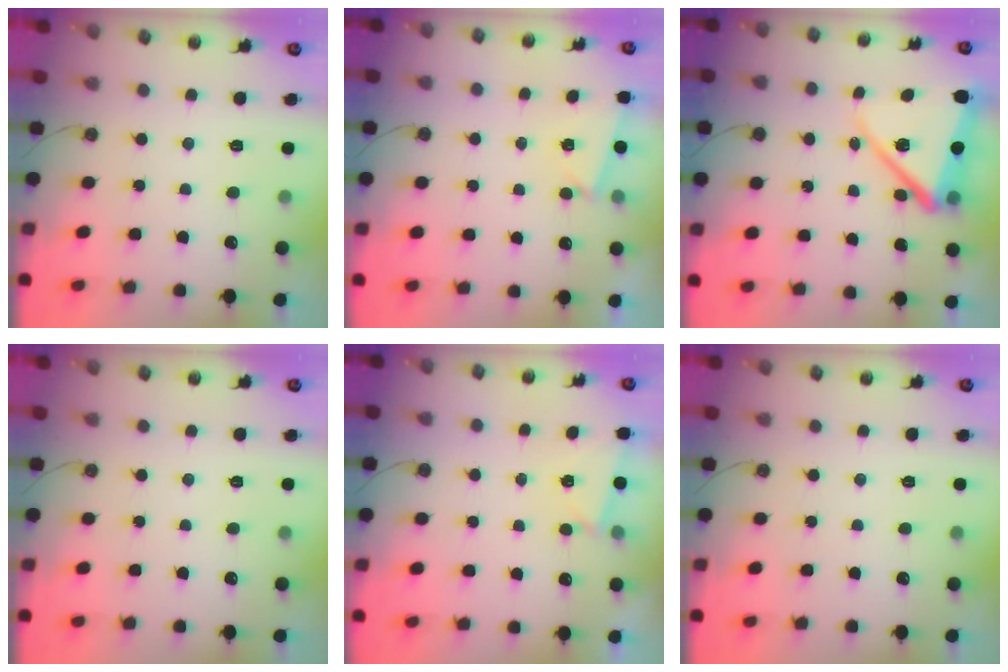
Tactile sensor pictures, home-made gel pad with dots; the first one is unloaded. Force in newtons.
{"total": 2.9, "press": 2.1, "slide": 2.0}
{"total": 15.0, "press": 14.9, "slide": 1.8}
{"total": 0.0}
{"total": 0.6, "press": 0.0, "slide": 0.6}
{"total": 0.0}